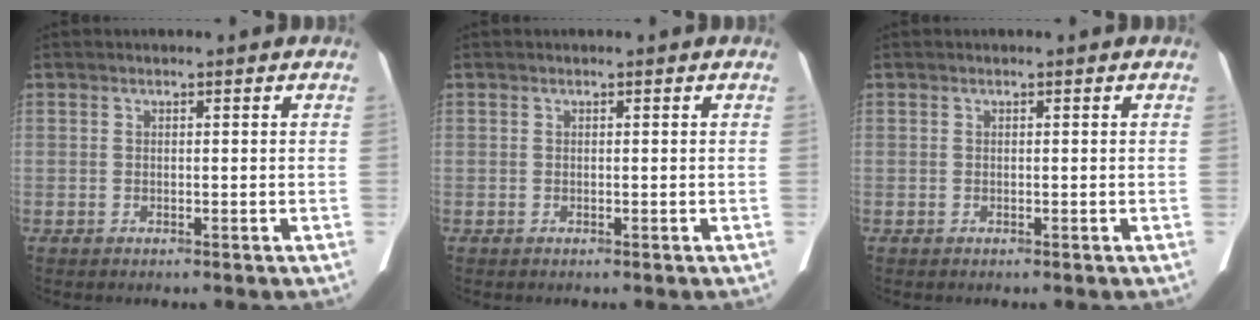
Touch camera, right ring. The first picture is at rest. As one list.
[{"total": 0.0}, {"total": 0.0}]